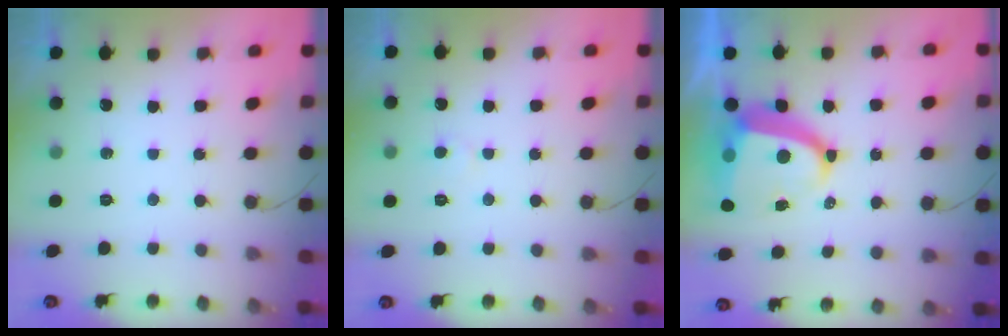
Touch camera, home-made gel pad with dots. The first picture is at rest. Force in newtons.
{"total": 3.3, "press": 3.3, "slide": 0.2}
{"total": 14.0, "press": 13.9, "slide": 1.5}